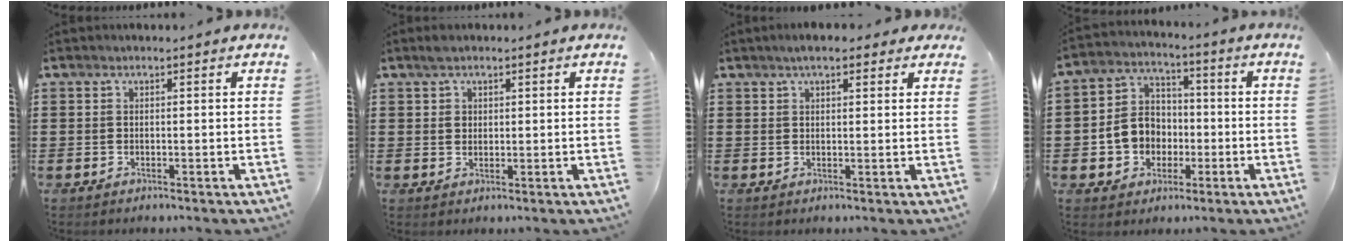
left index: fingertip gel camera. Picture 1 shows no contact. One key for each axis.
{"total": 2.1, "fx": 1.4, "fy": 1.3, "fz": 0.8, "tx": -0.010, "ty": 0.003, "tz": 0.024}
{"total": 3.7, "fx": 2.6, "fy": 1.3, "fz": 2.3, "tx": -0.050, "ty": 0.010, "tz": 0.045}
{"total": 7.4, "fx": -1.5, "fy": 6.6, "fz": 2.9, "tx": -0.084, "ty": 0.022, "tz": -0.029}